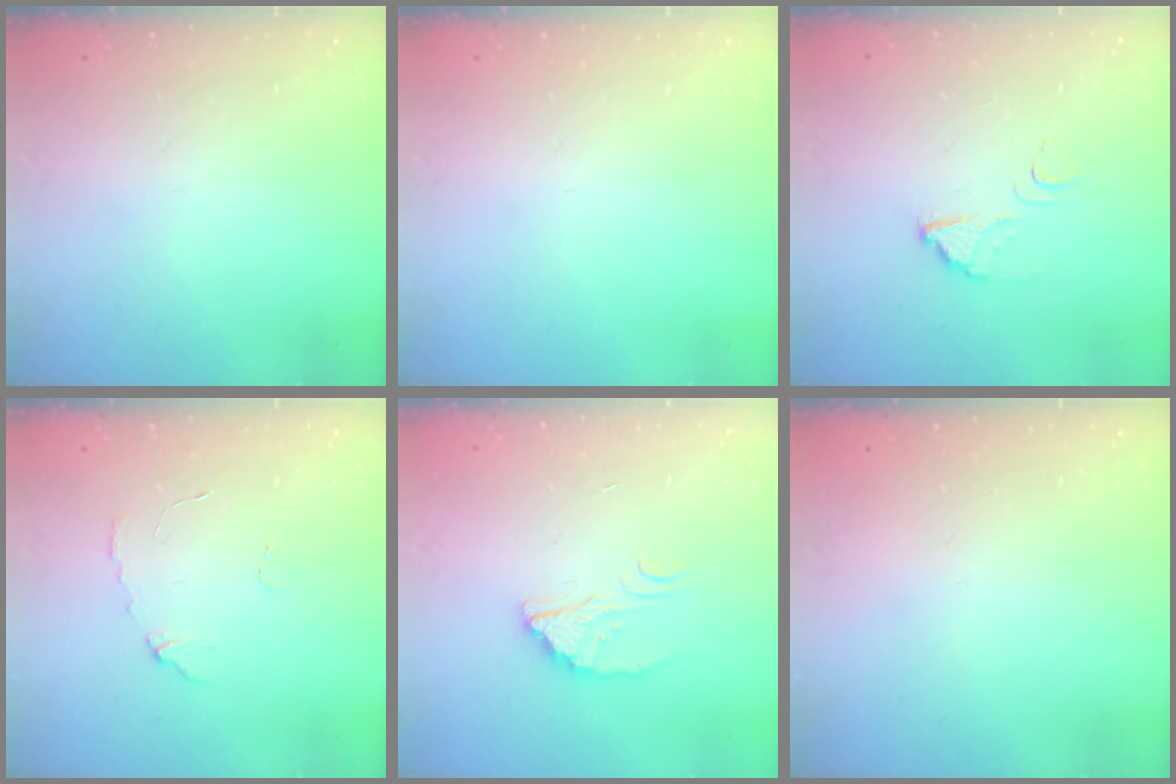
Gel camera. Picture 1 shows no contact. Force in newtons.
{"total": 0.0}
{"total": 3.9, "press": 3.9, "slide": 0.3}
{"total": 4.5, "press": 4.5, "slide": 0.4}
{"total": 2.9, "press": 2.9, "slide": 0.1}
{"total": 2.1, "press": 2.1, "slide": 0.1}